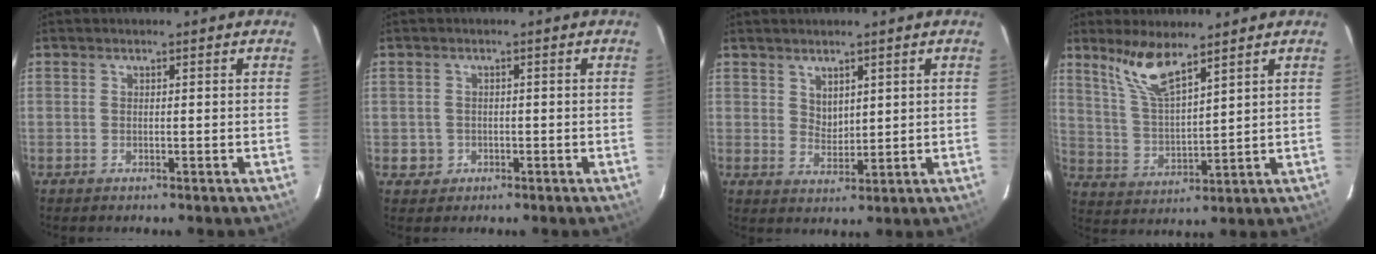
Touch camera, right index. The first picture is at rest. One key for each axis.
{"total": 2.5, "fx": -0.5, "fy": 2.5, "fz": 0.2, "tx": -0.003, "ty": 0.008, "tz": -0.002}
{"total": 3.3, "fx": 2.2, "fy": 2.0, "fz": 1.4, "tx": -0.018, "ty": 0.000, "tz": 0.045}
{"total": 9.0, "fx": 6.7, "fy": 2.0, "fz": 5.8, "tx": -0.113, "ty": 0.001, "tz": 0.143}